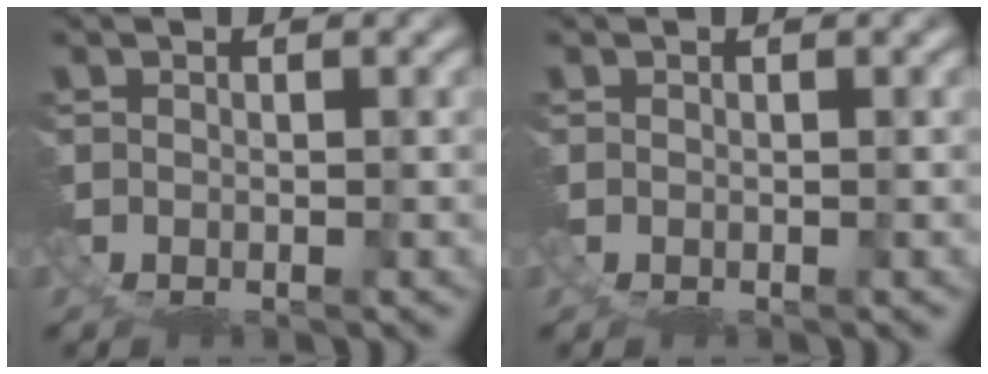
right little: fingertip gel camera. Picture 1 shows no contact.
{"total": 0.0}